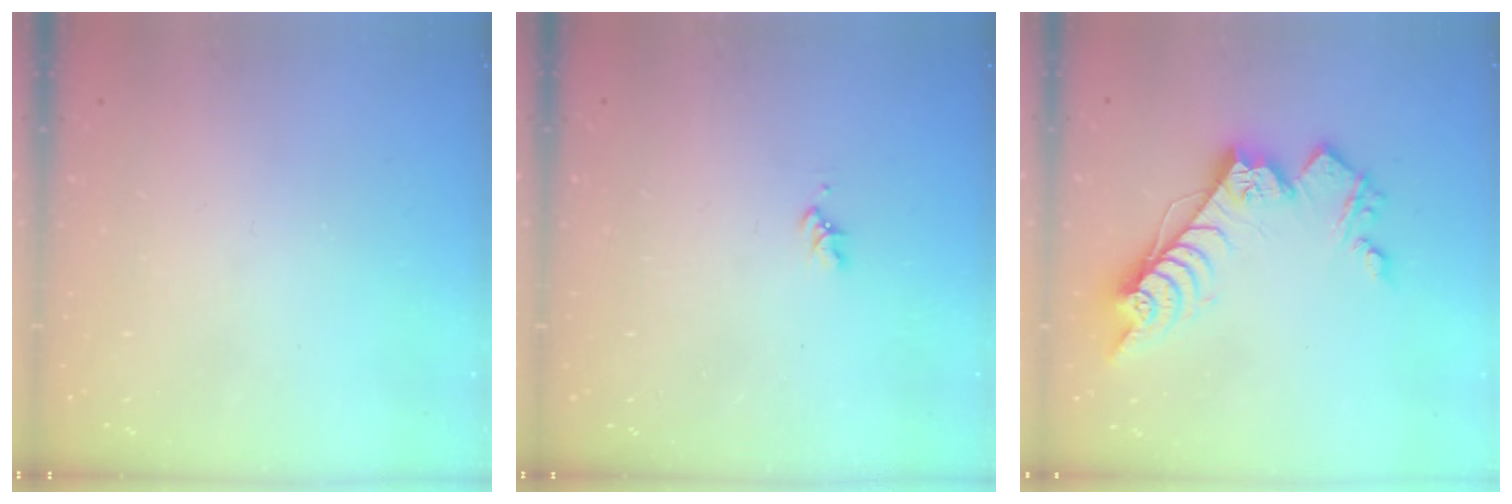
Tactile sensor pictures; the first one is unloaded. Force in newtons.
{"total": 1.6, "press": 1.6, "slide": 0.3}
{"total": 16.7, "press": 16.7, "slide": 0.3}